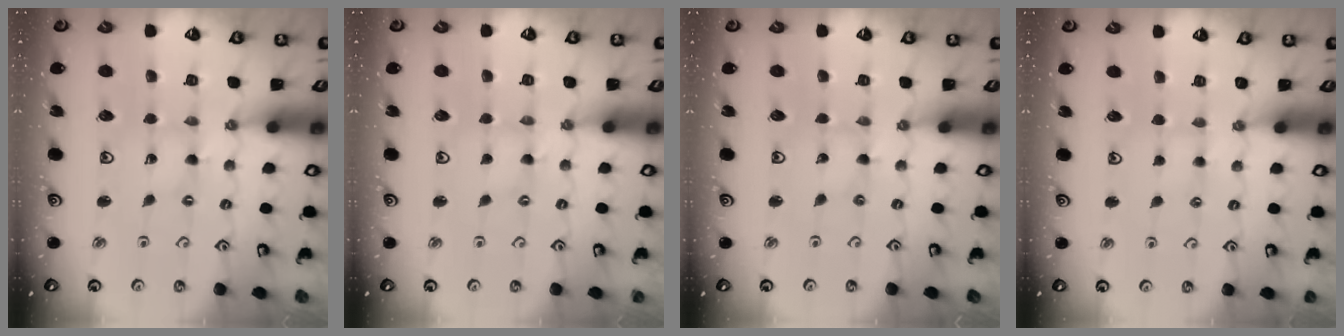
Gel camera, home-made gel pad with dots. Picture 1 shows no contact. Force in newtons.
{"total": 1.4, "press": 1.4, "slide": 0.2}
{"total": 0.0}
{"total": 2.2, "press": 2.2, "slide": 0.4}